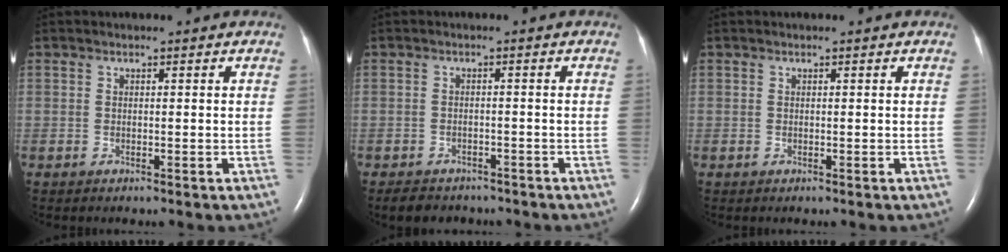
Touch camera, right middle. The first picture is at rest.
{"total": 5.4, "force": [-4.6, 2.3, 1.5], "torque": [-0.028, -0.004, -0.059]}
{"total": 0.0}